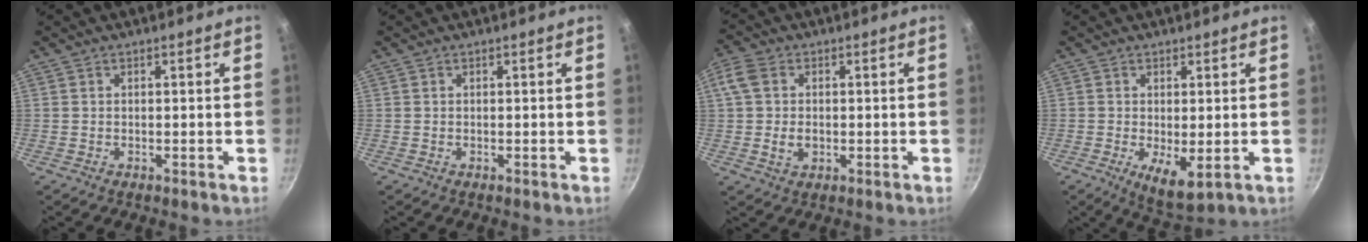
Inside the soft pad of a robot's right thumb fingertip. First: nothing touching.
{"total": 0.0}
{"total": 6.7, "force": [-0.1, 5.0, 4.5], "torque": [-0.087, 0.000, -0.012]}
{"total": 6.2, "force": [-0.8, 2.5, 5.6], "torque": [-0.083, -0.015, -0.001]}